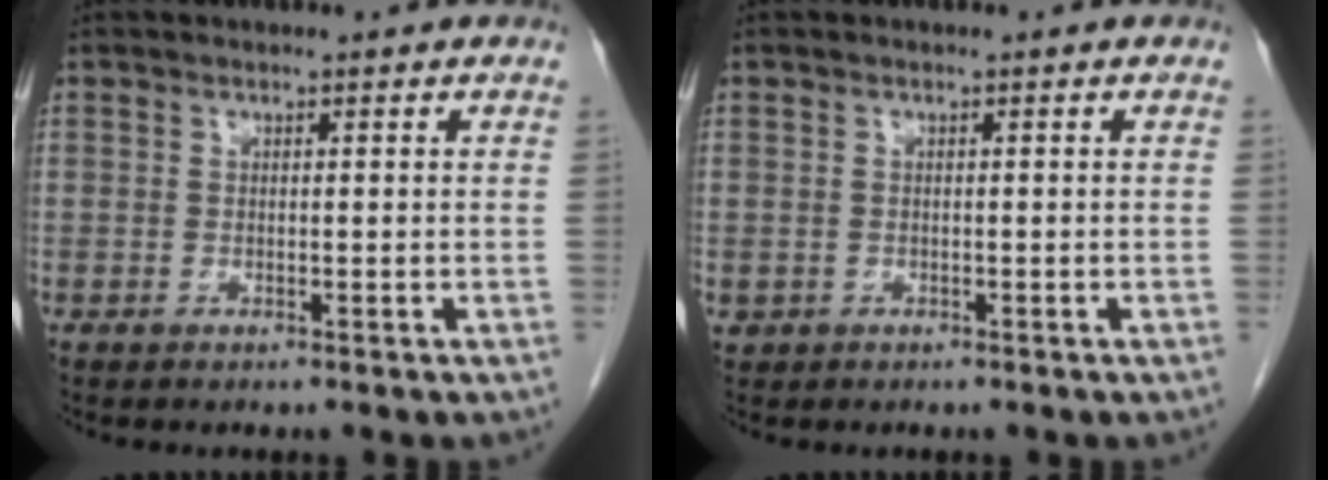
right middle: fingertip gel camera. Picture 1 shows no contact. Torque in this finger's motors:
{"motor_torque": [1.13, -0.91, 0.40, 0.08]}